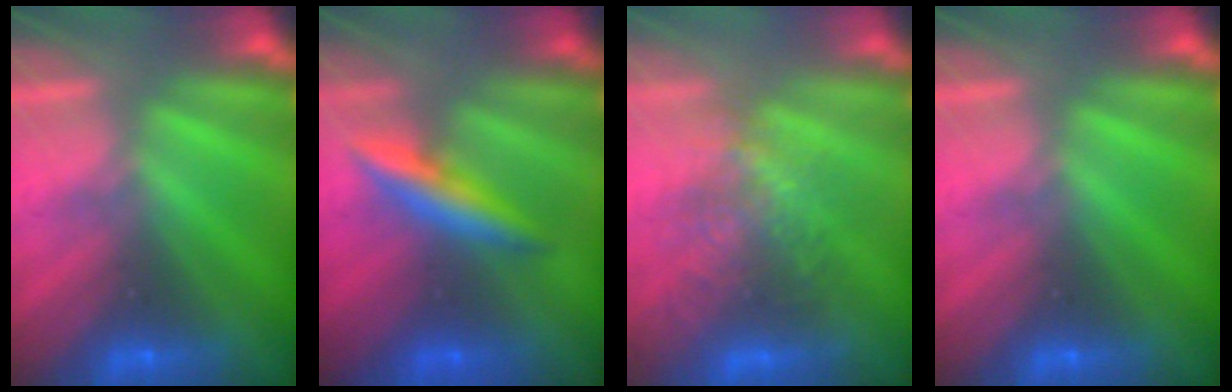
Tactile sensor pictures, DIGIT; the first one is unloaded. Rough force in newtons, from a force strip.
{"total": 2.6}
{"total": 3.1}
{"total": 0.0}